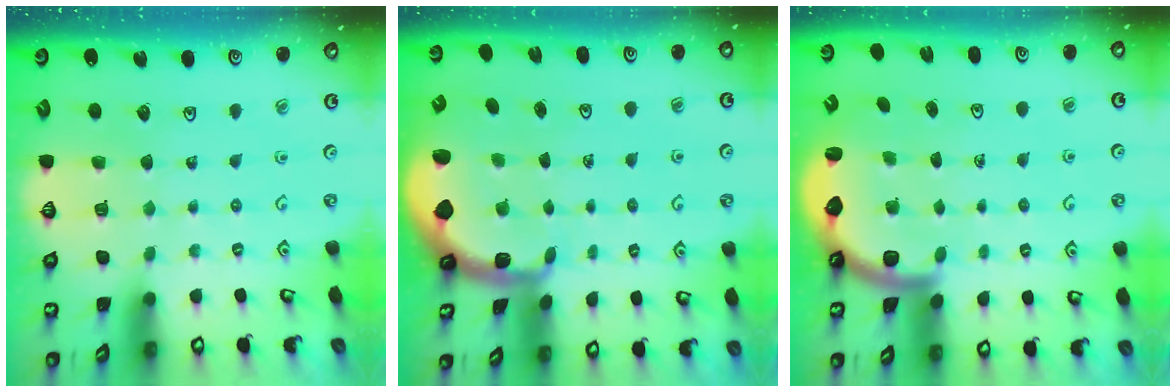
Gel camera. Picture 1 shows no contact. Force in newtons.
{"total": 1.7, "press": 1.7, "slide": 0.3}
{"total": 2.7, "press": 2.6, "slide": 0.5}